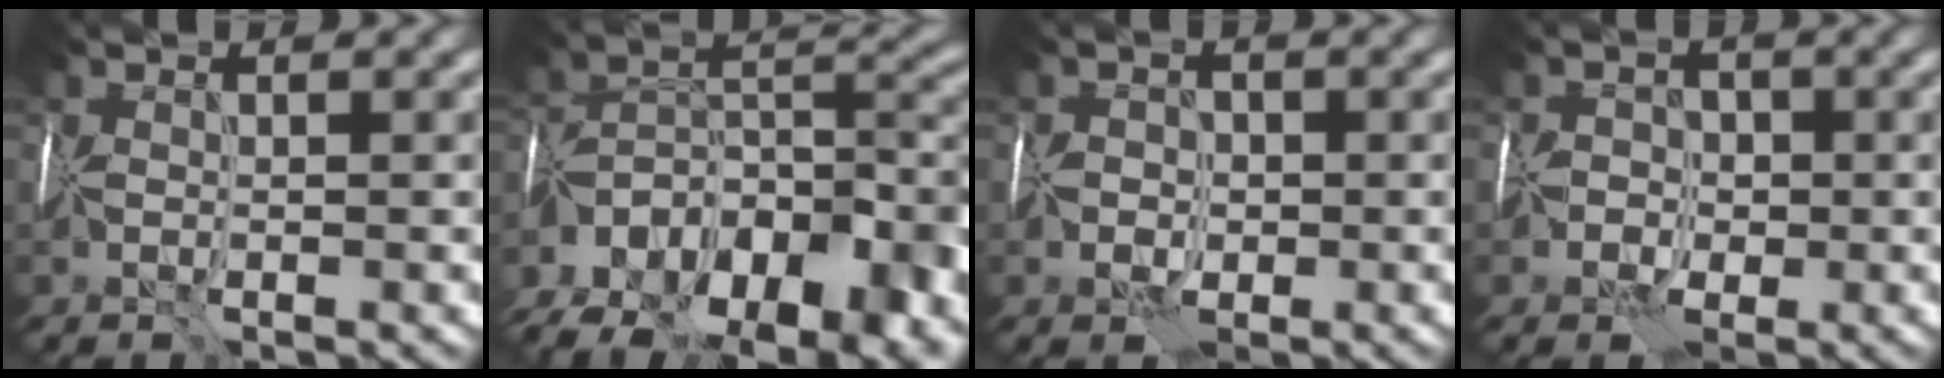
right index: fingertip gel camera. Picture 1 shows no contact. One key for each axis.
{"total": 13.4, "fx": -8.5, "fy": 7.0, "fz": 7.5, "tx": -0.153, "ty": 0.015, "tz": -0.122}
{"total": 1.0, "fx": -0.2, "fy": 1.0, "fz": -0.1, "tx": 0.010, "ty": 0.003, "tz": -0.006}
{"total": 1.5, "fx": -0.6, "fy": 1.4, "fz": -0.1, "tx": 0.024, "ty": 0.011, "tz": -0.017}